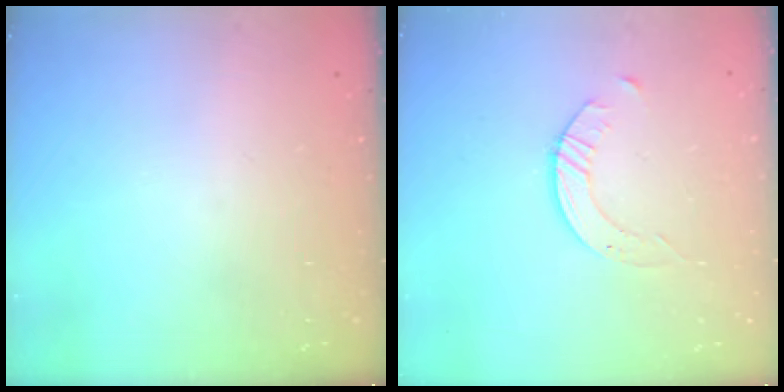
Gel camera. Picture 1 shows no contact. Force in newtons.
{"total": 2.6, "press": 2.6, "slide": 0.3}